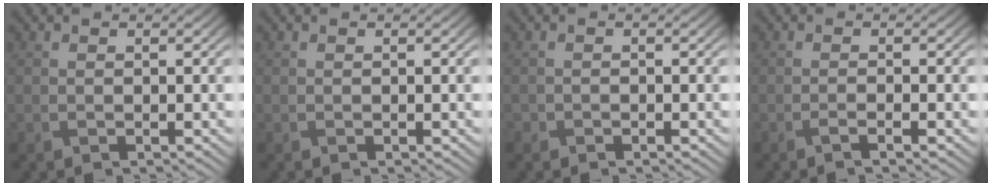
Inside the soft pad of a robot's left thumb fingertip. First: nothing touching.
{"total": 0.0}
{"total": 0.6, "force": [-0.5, 0.4, 0.1], "torque": [0.000, -0.001, -0.010]}
{"total": 1.5, "force": [-0.7, 0.2, 1.3], "torque": [-0.020, 0.001, -0.021]}